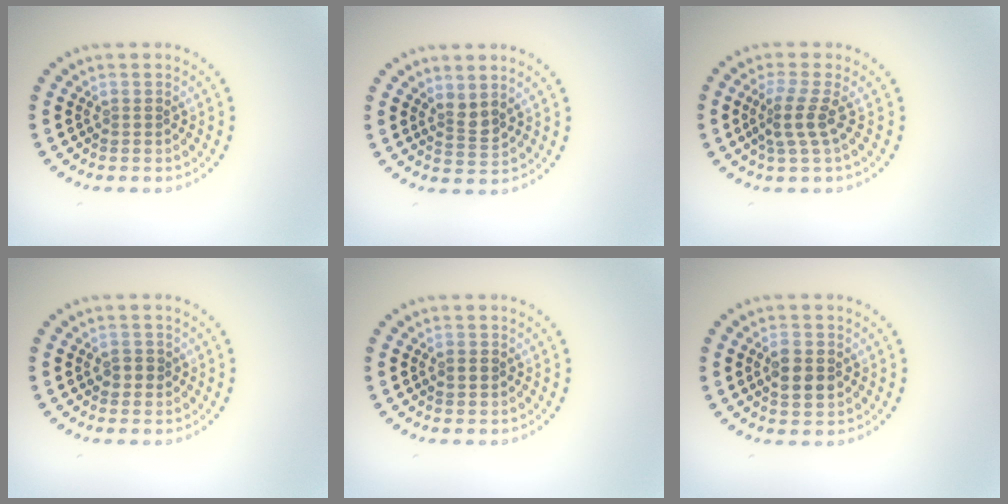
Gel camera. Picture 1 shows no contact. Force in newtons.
{"total": 1.7, "press": 1.3, "slide": 1.1}
{"total": 2.6, "press": 2.0, "slide": 1.8}
{"total": 1.3, "press": 1.2, "slide": 0.4}
{"total": 1.2, "press": 1.1, "slide": 0.1}
{"total": 3.0, "press": 3.0, "slide": 0.2}